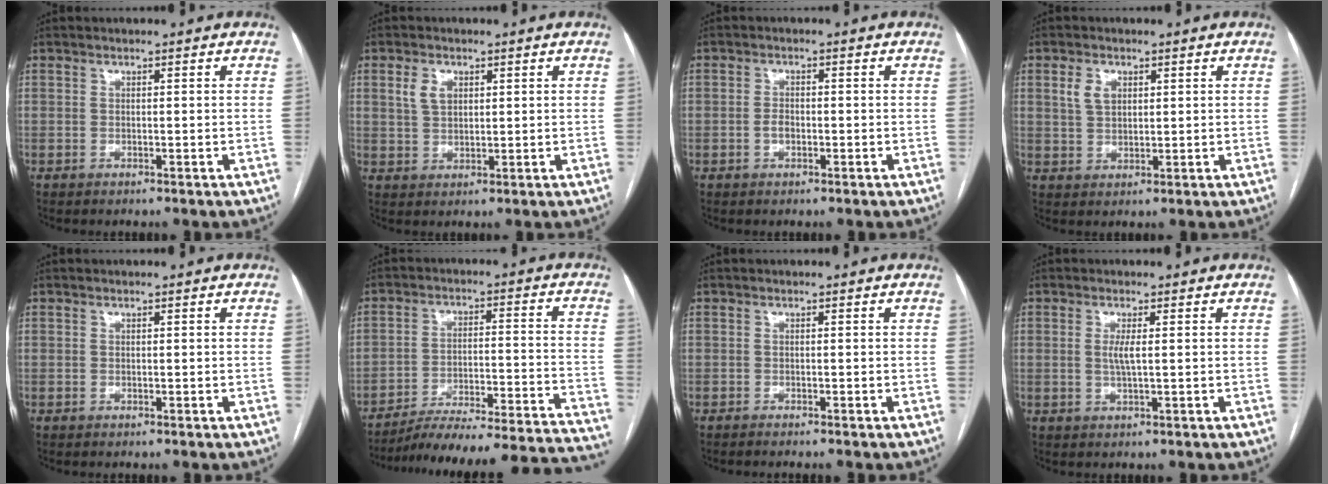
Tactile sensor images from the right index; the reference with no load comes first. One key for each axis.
{"total": 3.7, "fx": 1.5, "fy": 2.4, "fz": 2.4, "tx": -0.052, "ty": 0.008, "tz": 0.033}
{"total": 1.8, "fx": -0.5, "fy": 1.0, "fz": 1.4, "tx": -0.026, "ty": 0.003, "tz": -0.008}
{"total": 3.7, "fx": 1.5, "fy": 2.5, "fz": 2.4, "tx": -0.051, "ty": 0.008, "tz": 0.034}
{"total": 0.0}
{"total": 28.3, "fx": -26.4, "fy": 0.7, "fz": 10.1, "tx": -0.071, "ty": -0.014, "tz": -0.353}
{"total": 1.9, "fx": -1.7, "fy": -0.1, "fz": 0.9, "tx": -0.011, "ty": 0.000, "tz": -0.021}
{"total": 2.2, "fx": 0.2, "fy": 0.1, "fz": 2.2, "tx": -0.050, "ty": -0.002, "tz": 0.004}